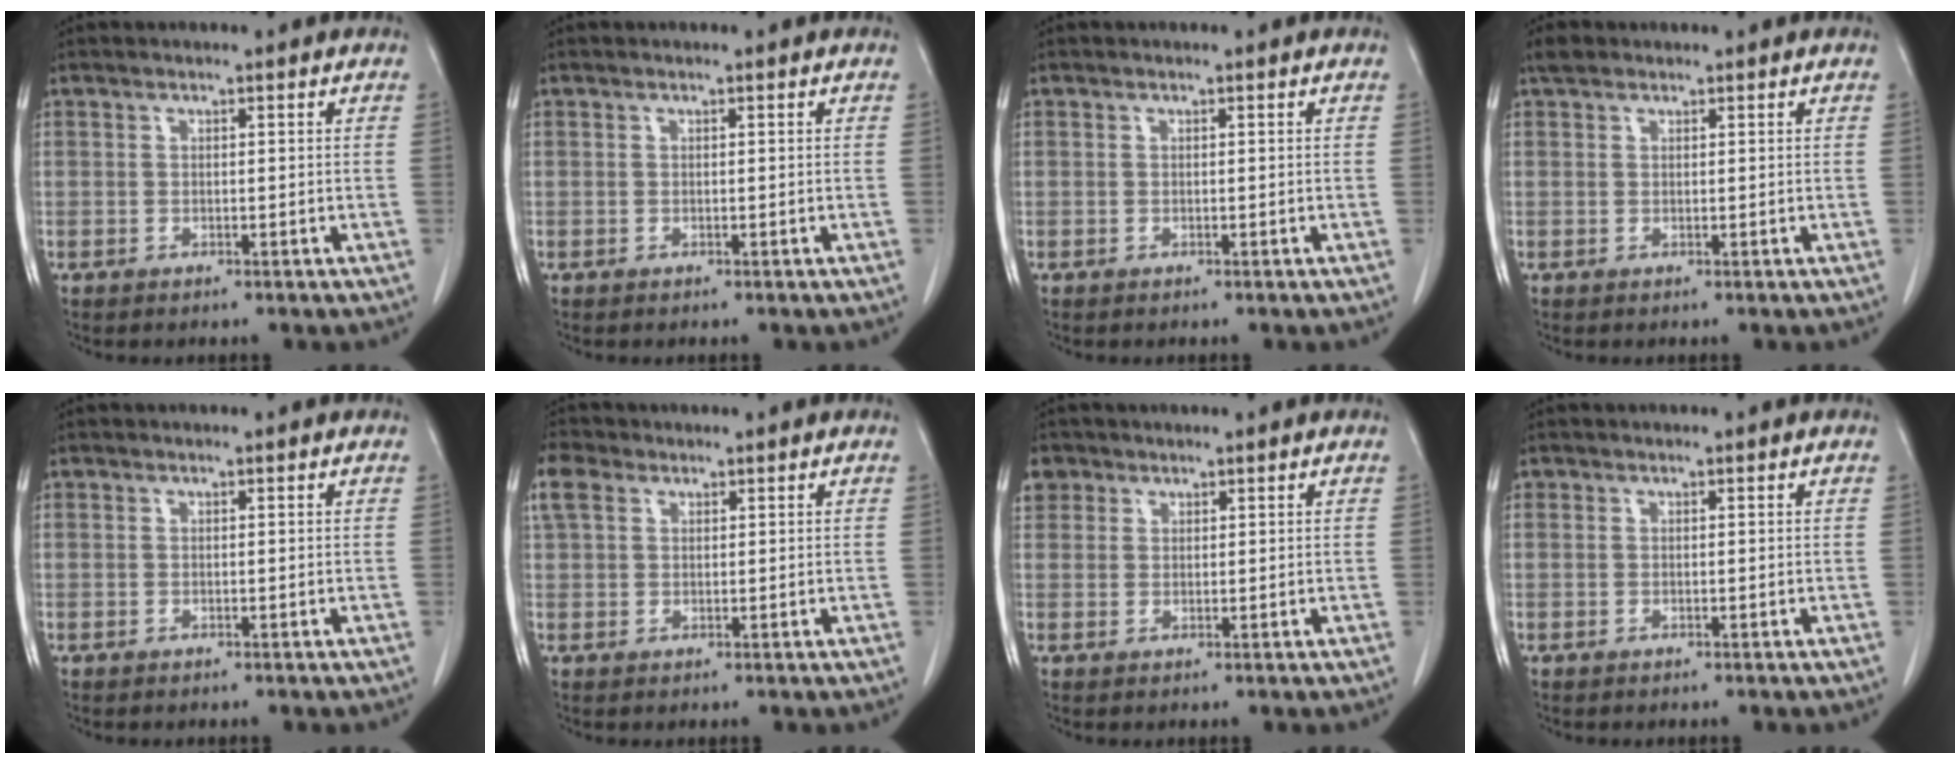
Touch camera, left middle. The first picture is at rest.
{"total": 0.0}
{"total": 0.0}
{"total": 1.6, "force": [1.2, 0.9, 0.5], "torque": [-0.012, 0.012, 0.019]}
{"total": 0.0}
{"total": 4.0, "force": [2.1, 2.7, 2.0], "torque": [-0.059, 0.019, 0.045]}
{"total": 3.5, "force": [2.0, 2.9, 0.5], "torque": [-0.006, 0.013, 0.039]}
{"total": 0.0}